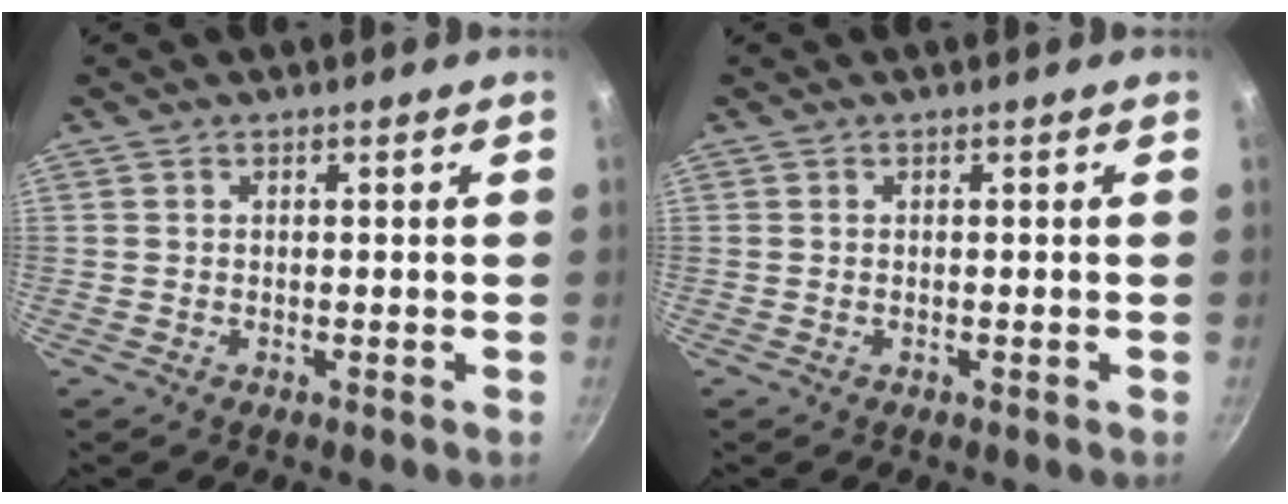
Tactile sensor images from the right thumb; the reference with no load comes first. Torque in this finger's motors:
{"motor_torque": [0.03, -0.16, -0.26, -0.13, -0.03]}